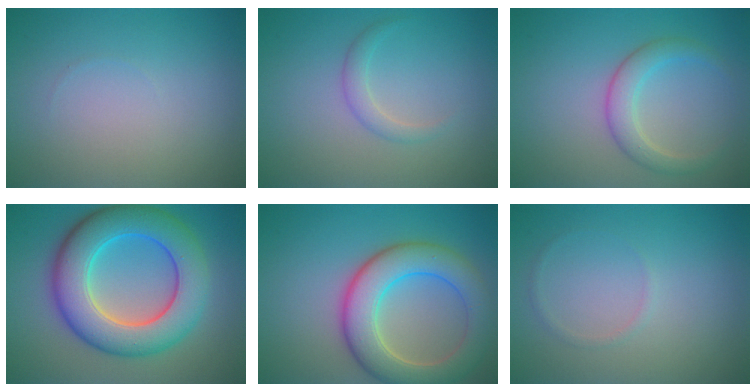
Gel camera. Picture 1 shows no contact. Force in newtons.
{"total": 1.4, "press": 1.4, "slide": 0.1}
{"total": 2.9, "press": 2.9, "slide": 0.3}
{"total": 10.2, "press": 10.2, "slide": 0.2}
{"total": 7.7, "press": 7.7, "slide": 0.5}
{"total": 0.6, "press": 0.6, "slide": 0.1}